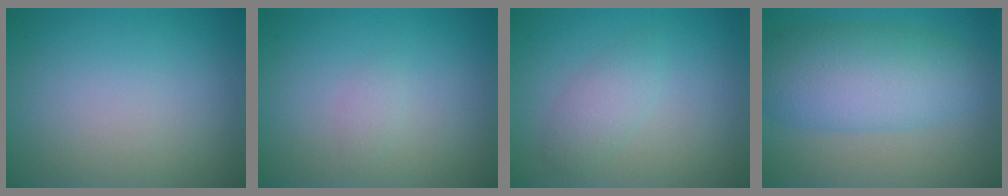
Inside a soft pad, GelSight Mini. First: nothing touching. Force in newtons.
{"total": 0.8, "press": 0.8, "slide": 0.1}
{"total": 1.9, "press": 1.9, "slide": 0.1}
{"total": 7.2, "press": 7.2, "slide": 0.2}